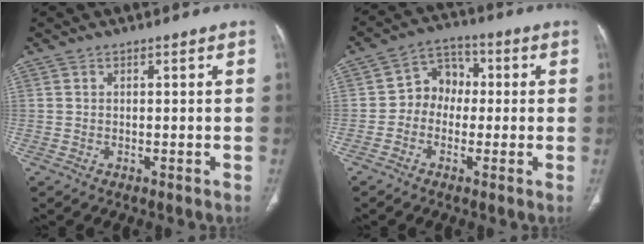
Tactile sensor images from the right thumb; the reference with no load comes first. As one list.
[{"total": 7.1, "force": [-0.6, 5.9, 3.8], "torque": [-0.028, 0.029, -0.027]}]